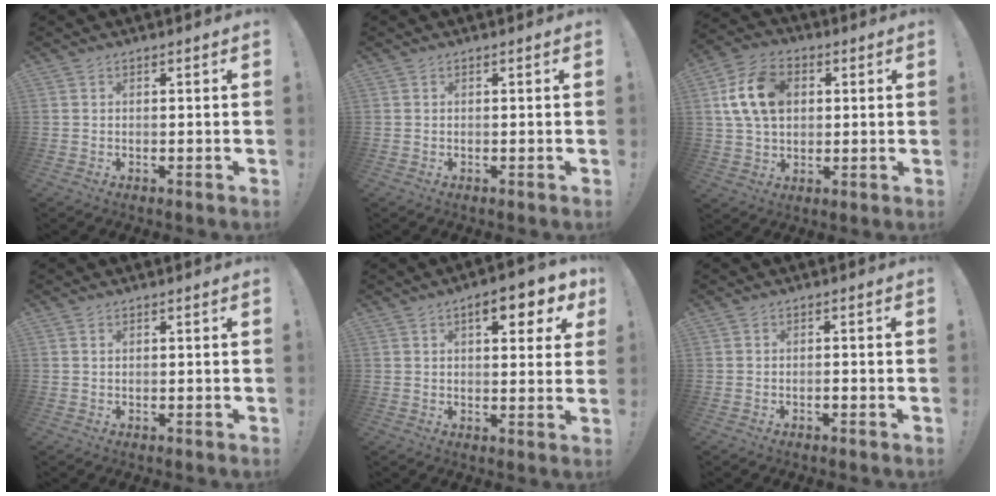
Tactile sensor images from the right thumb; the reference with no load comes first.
{"total": 0.0}
{"total": 14.8, "force": [3.5, 10.4, 9.8], "torque": [-0.173, 0.004, 0.069]}
{"total": 0.6, "force": [0.3, 0.3, 0.4], "torque": [-0.008, 0.001, 0.007]}
{"total": 8.8, "force": [4.1, 3.3, 7.1], "torque": [-0.085, -0.013, 0.061]}
{"total": 1.1, "force": [-0.9, 0.3, 0.6], "torque": [-0.014, 0.003, -0.015]}